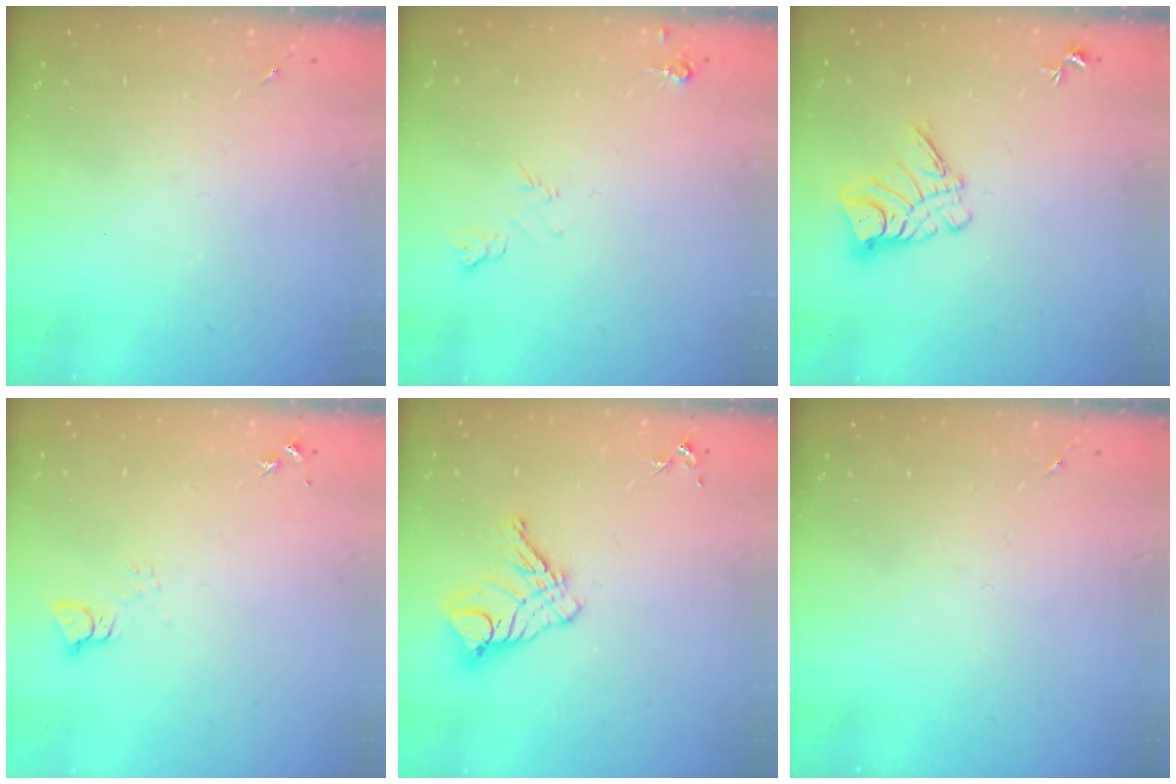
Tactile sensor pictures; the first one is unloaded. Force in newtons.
{"total": 6.4, "press": 6.3, "slide": 1.2}
{"total": 9.7, "press": 9.7, "slide": 0.9}
{"total": 2.5, "press": 2.5, "slide": 0.1}
{"total": 11.6, "press": 11.5, "slide": 1.1}
{"total": 0.0}